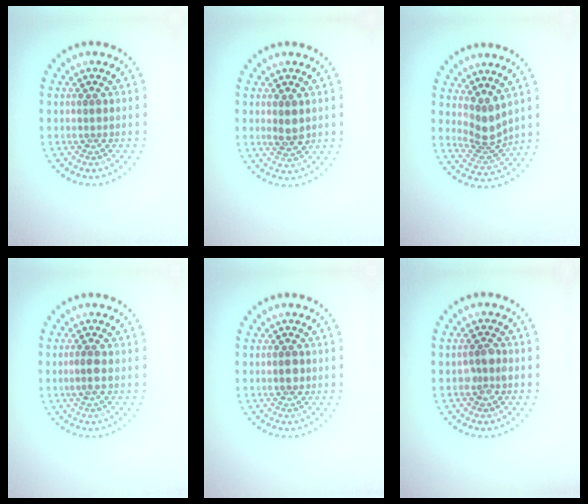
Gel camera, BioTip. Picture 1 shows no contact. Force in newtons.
{"total": 1.9, "press": 1.9, "slide": 0.4}
{"total": 2.9, "press": 2.1, "slide": 2.0}
{"total": 1.2, "press": 1.1, "slide": 0.5}
{"total": 1.3, "press": 1.3, "slide": 0.0}
{"total": 1.8, "press": 1.7, "slide": 0.2}